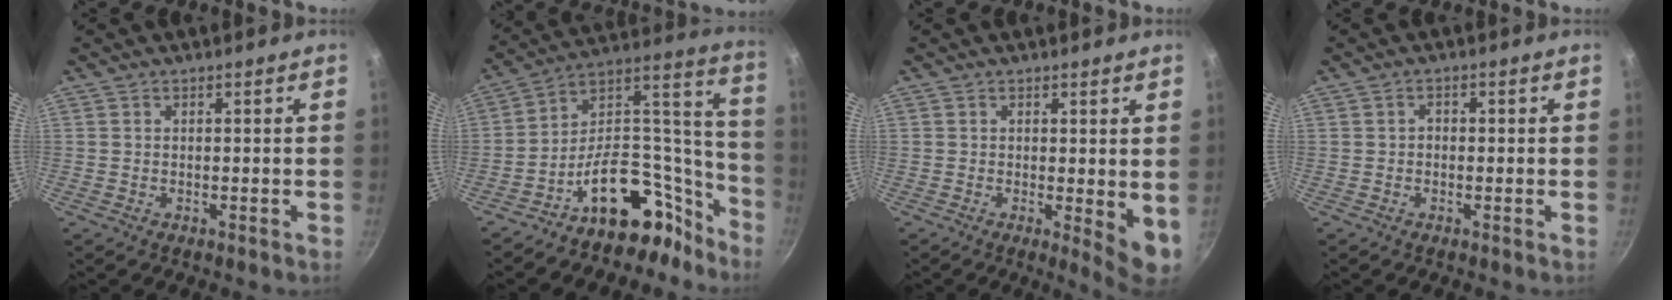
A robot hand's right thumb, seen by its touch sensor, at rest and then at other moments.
{"total": 17.5, "force": [-12.4, 7.9, 9.5], "torque": [-0.097, 0.152, -0.208]}
{"total": 5.7, "force": [-0.2, 1.5, 5.5], "torque": [-0.073, -0.016, -0.002]}
{"total": 1.2, "force": [-0.2, 0.9, 0.7], "torque": [-0.005, 0.005, -0.008]}